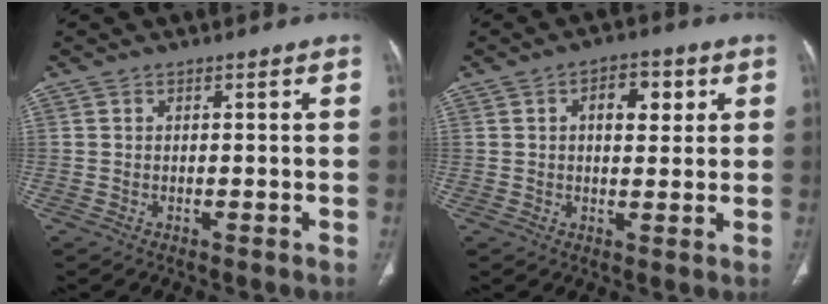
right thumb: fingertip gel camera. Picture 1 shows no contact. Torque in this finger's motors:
{"motor_torque": [-0.54, 0.62, 0.08, 0.25, 0.09]}